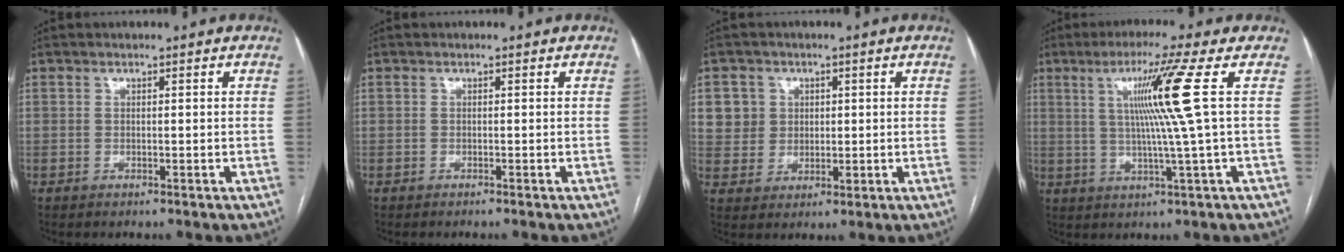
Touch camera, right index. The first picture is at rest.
{"total": 0.0}
{"total": 6.0, "force": [1.9, 5.6, 0.6], "torque": [-0.008, 0.012, 0.043]}
{"total": 9.8, "force": [2.3, -3.0, 9.1], "torque": [-0.154, 0.001, 0.050]}